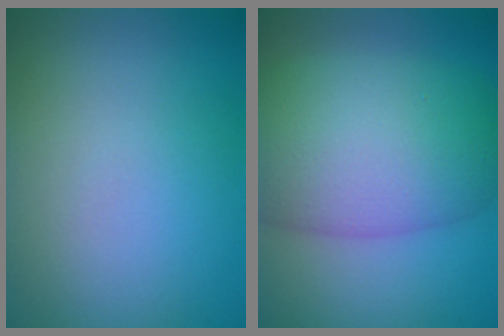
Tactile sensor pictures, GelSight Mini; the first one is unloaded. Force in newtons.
{"total": 9.8, "press": 9.8, "slide": 0.7}